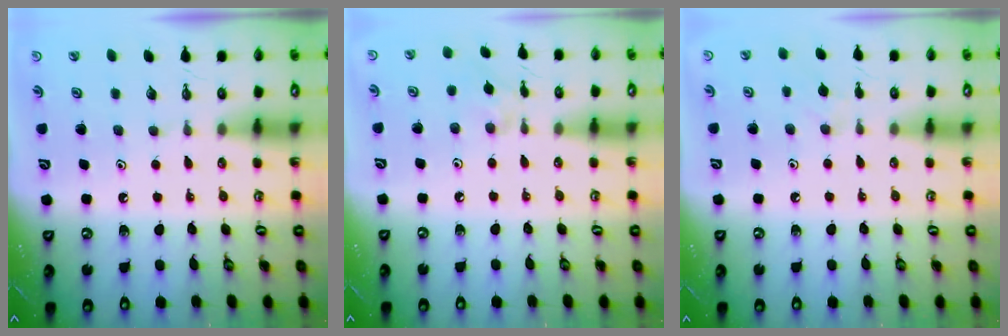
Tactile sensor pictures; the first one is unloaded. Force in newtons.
{"total": 2.6, "press": 2.6, "slide": 0.5}
{"total": 3.7, "press": 3.7, "slide": 0.6}